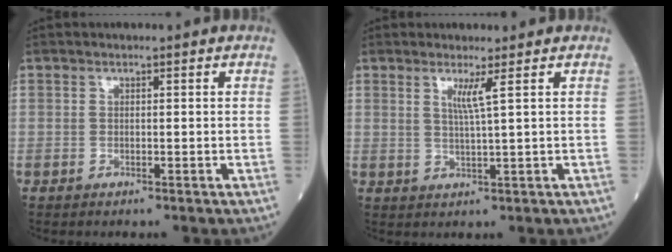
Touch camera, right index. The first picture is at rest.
{"total": 2.7, "force": [1.2, -0.9, 2.2], "torque": [-0.045, -0.009, 0.026]}